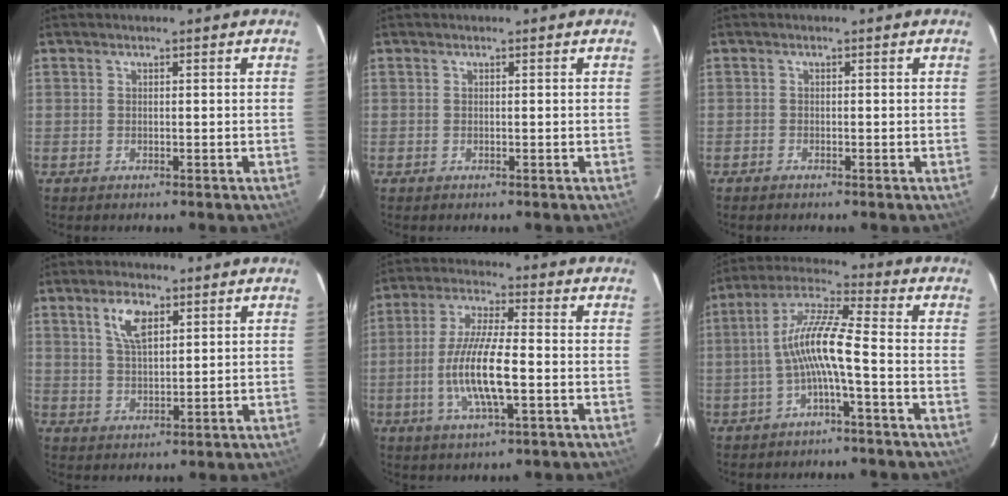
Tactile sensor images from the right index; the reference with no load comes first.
{"total": 0.0}
{"total": 0.5, "force": [-0.5, 0.2, 0.0], "torque": [-0.004, 0.001, -0.012]}
{"total": 6.1, "force": [3.0, 2.8, 4.5], "torque": [-0.084, 0.009, 0.061]}
{"total": 11.9, "force": [-2.9, 2.3, 11.3], "torque": [-0.226, -0.004, -0.056]}
{"total": 9.2, "force": [-2.5, 0.5, 8.9], "torque": [-0.192, 0.018, -0.047]}